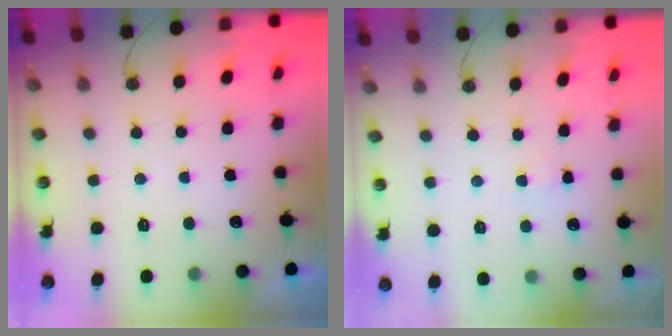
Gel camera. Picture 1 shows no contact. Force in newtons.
{"total": 1.6, "press": 1.6, "slide": 0.3}